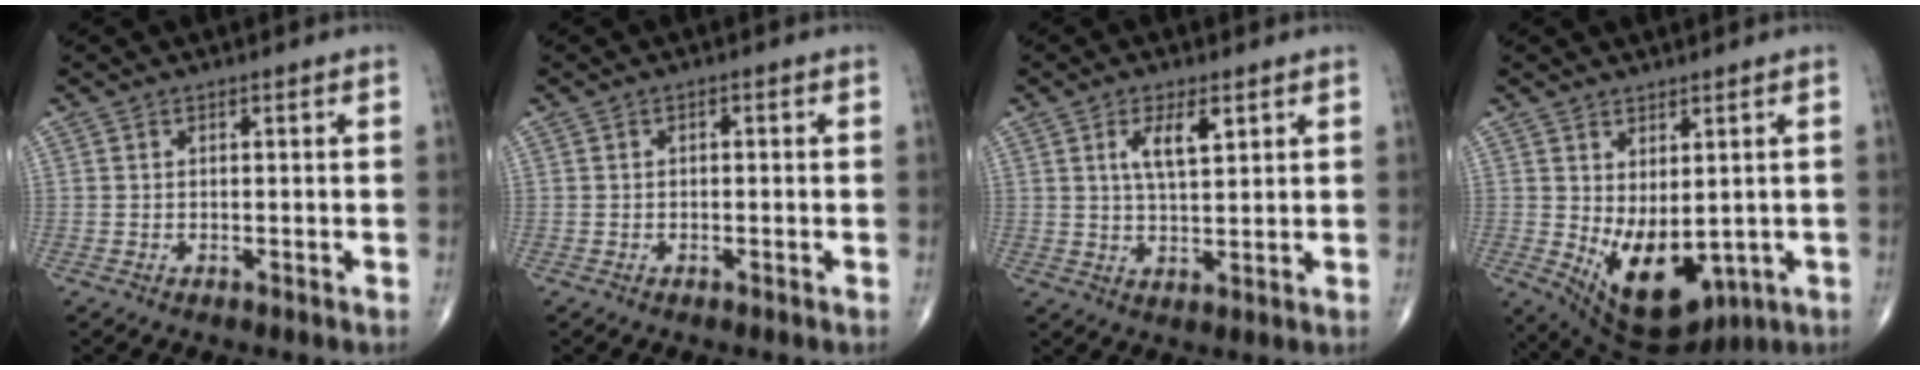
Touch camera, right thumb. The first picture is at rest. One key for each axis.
{"total": 0.6, "fx": -0.1, "fy": 0.5, "fz": 0.4, "tx": -0.001, "ty": 0.003, "tz": -0.006}
{"total": 6.1, "fx": 2.5, "fy": 2.3, "fz": 5.0, "tx": -0.082, "ty": -0.013, "tz": 0.048}
{"total": 12.7, "fx": -1.4, "fy": 7.0, "fz": 10.5, "tx": -0.153, "ty": -0.013, "tz": 0.010}